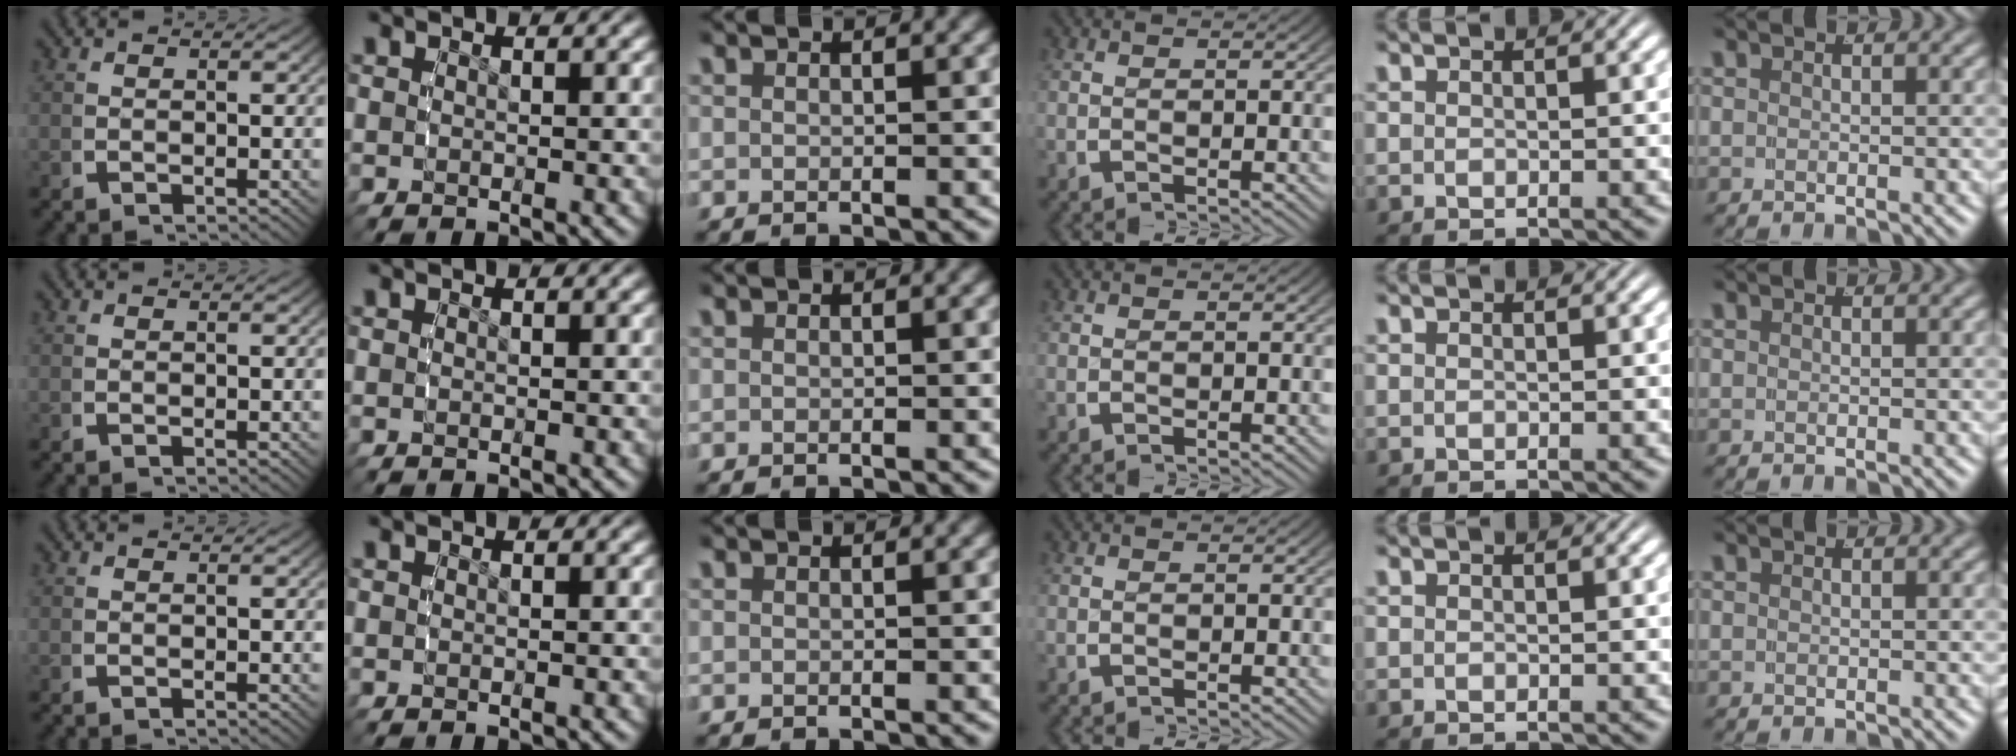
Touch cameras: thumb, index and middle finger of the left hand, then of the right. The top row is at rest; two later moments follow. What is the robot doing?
{"motion": "grasp_and_lifting", "object": "bottle cap"}